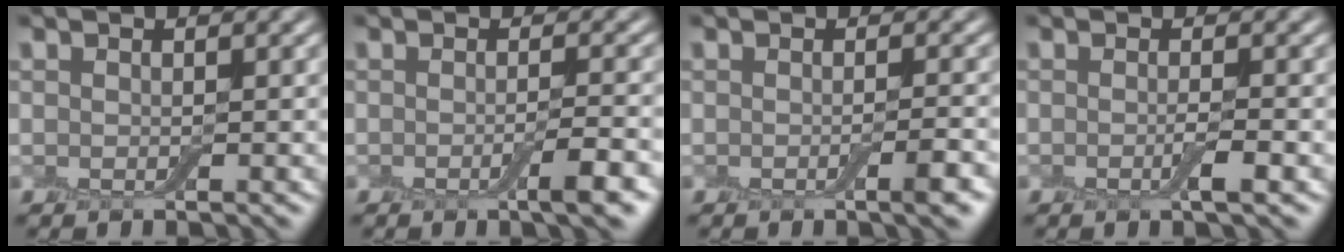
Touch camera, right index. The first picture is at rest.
{"total": 2.9, "force": [-1.3, 0.4, 2.5], "torque": [-0.039, -0.006, -0.022]}
{"total": 1.8, "force": [-0.8, 0.2, 1.6], "torque": [-0.025, -0.006, -0.013]}
{"total": 1.4, "force": [-0.7, 0.0, 1.2], "torque": [-0.021, -0.007, -0.013]}